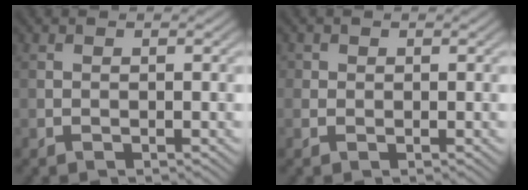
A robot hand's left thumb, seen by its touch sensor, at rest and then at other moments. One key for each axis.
{"total": 1.2, "fx": 0.4, "fy": 1.1, "fz": 0.2, "tx": -0.002, "ty": -0.002, "tz": 0.003}